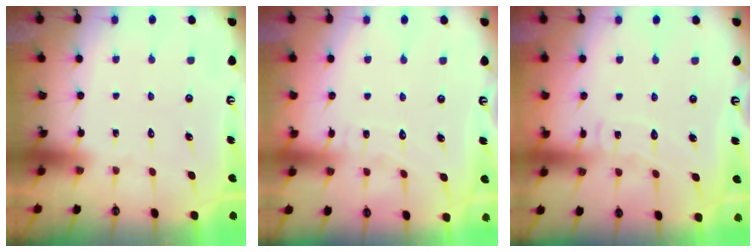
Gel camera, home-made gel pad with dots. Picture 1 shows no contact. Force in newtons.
{"total": 4.5, "press": 4.5, "slide": 0.6}
{"total": 6.4, "press": 6.3, "slide": 0.6}